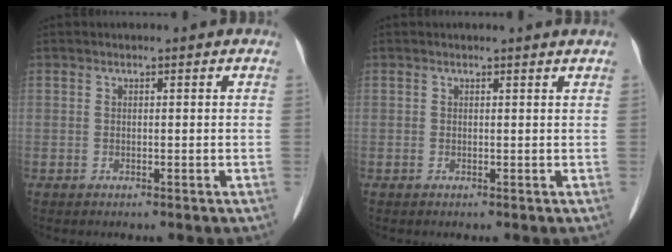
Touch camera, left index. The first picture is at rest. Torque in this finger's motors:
{"motor_torque": [-2.14, 0.00, -1.05, -0.21]}